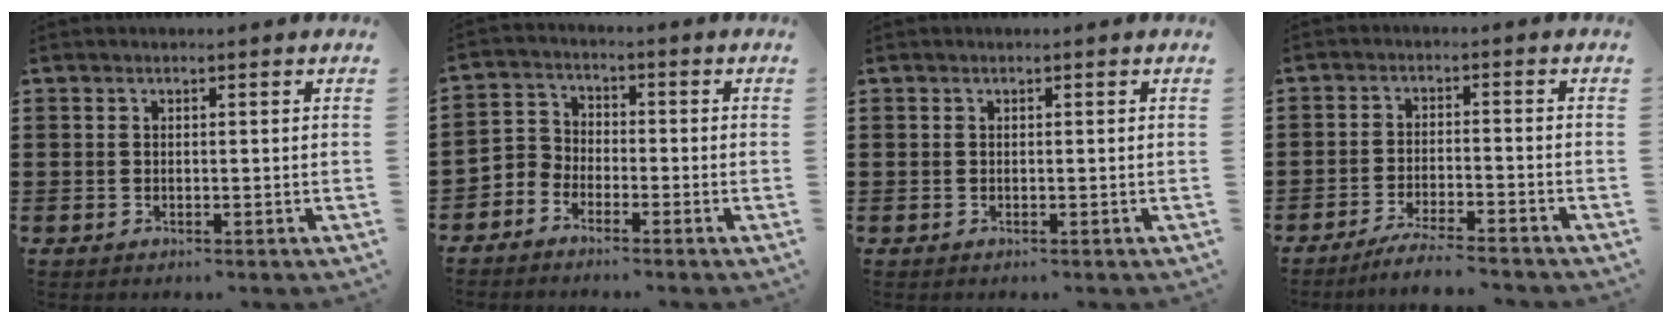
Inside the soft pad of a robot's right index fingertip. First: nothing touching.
{"total": 3.2, "force": [-2.8, 1.5, -0.1], "torque": [-0.017, 0.004, -0.066]}
{"total": 0.0}
{"total": 4.1, "force": [-3.8, -0.3, 1.4], "torque": [-0.031, -0.007, -0.077]}